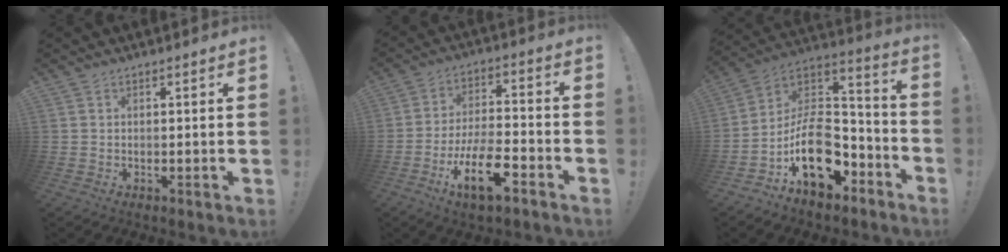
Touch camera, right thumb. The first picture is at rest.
{"total": 15.3, "force": [-8.2, 5.3, 11.7], "torque": [-0.214, 0.046, -0.135]}
{"total": 19.4, "force": [-6.9, 12.7, 12.9], "torque": [-0.211, 0.038, -0.104]}